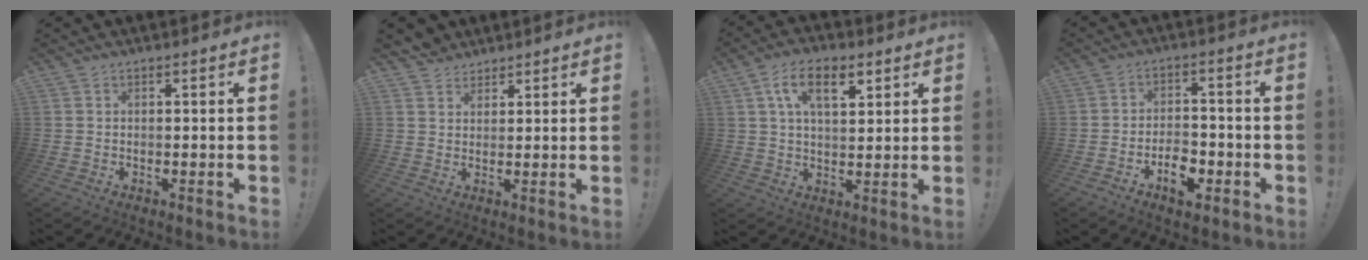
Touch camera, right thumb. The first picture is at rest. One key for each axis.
{"total": 4.1, "fx": 3.3, "fy": 2.5, "fz": 0.0, "tx": 0.003, "ty": -0.020, "tz": 0.063}
{"total": 10.7, "fx": 4.9, "fy": 5.2, "fz": 8.0, "tx": -0.121, "ty": -0.004, "tz": 0.084}
{"total": 8.3, "fx": -4.2, "fy": 5.1, "fz": 5.1, "tx": -0.072, "ty": 0.025, "tz": -0.071}